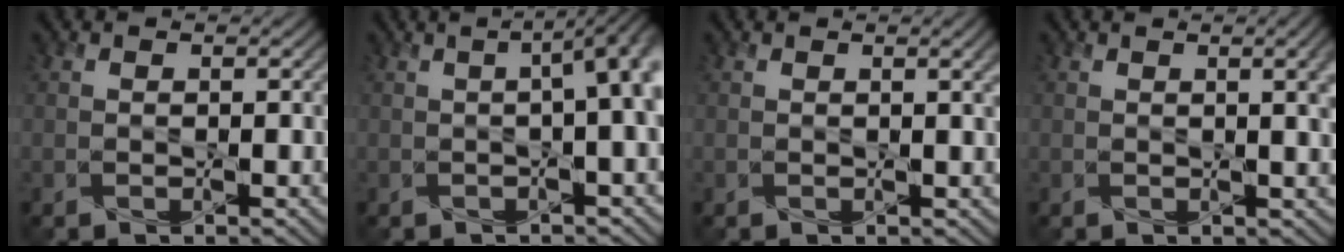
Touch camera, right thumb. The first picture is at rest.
{"total": 7.6, "force": [0.0, 2.3, 7.2], "torque": [-0.104, 0.007, -0.006]}
{"total": 2.1, "force": [0.8, 0.5, 1.9], "torque": [-0.029, 0.004, 0.015]}
{"total": 4.0, "force": [1.0, 1.0, 3.7], "torque": [-0.047, 0.005, 0.020]}